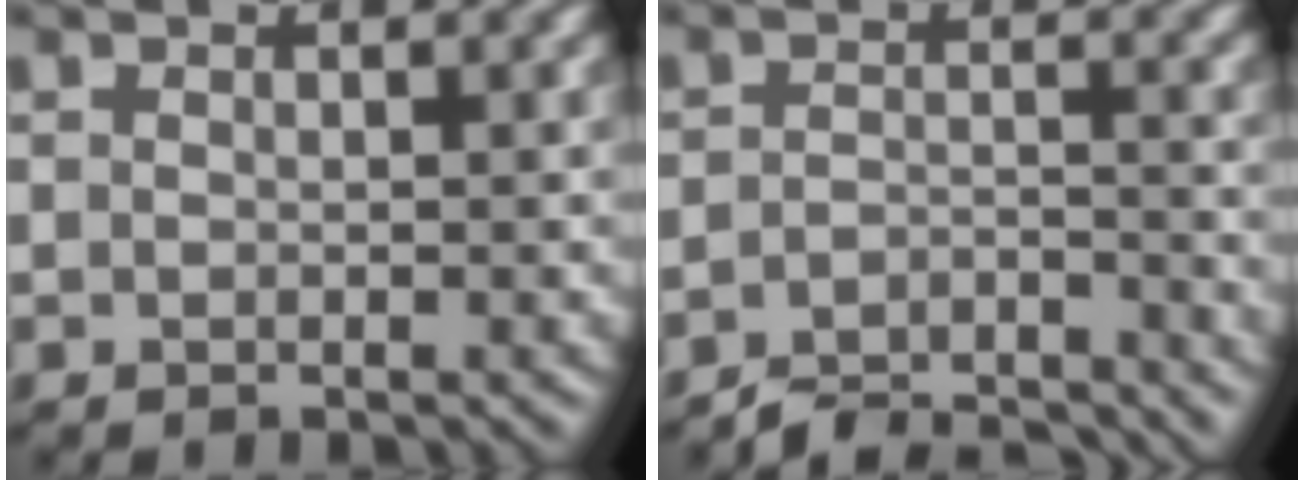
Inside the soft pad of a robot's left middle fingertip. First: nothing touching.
{"total": 5.5, "force": [-5.2, 0.9, 1.5], "torque": [-0.026, -0.003, -0.089]}